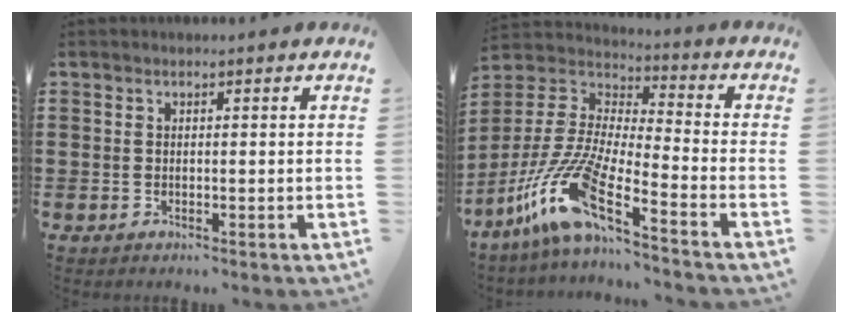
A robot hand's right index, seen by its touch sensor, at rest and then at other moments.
{"total": 12.7, "force": [-9.4, 1.3, 8.5], "torque": [-0.209, -0.014, -0.192]}